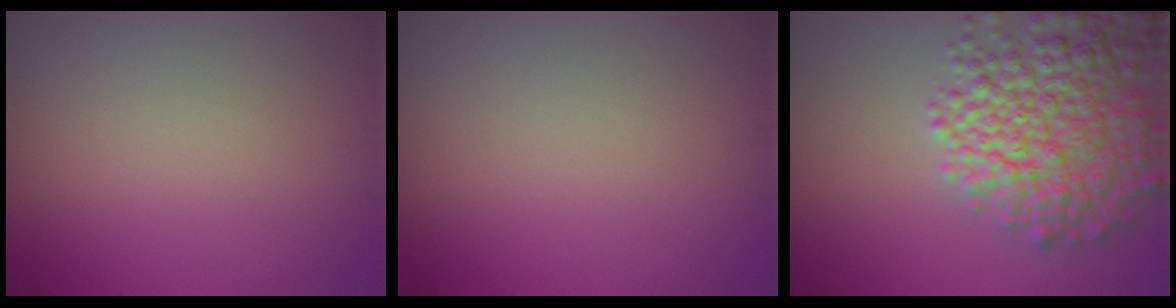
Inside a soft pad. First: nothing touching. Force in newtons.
{"total": 0.0}
{"total": 8.0, "press": 7.9, "slide": 0.5}